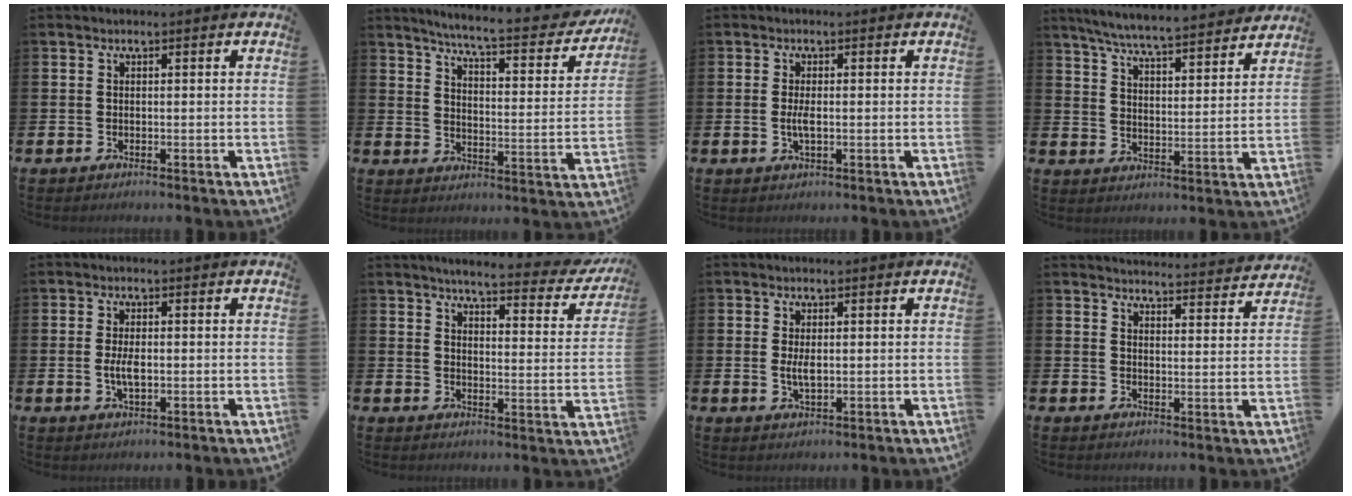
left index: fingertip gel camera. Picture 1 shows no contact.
{"total": 6.3, "force": [5.8, 0.2, 2.5], "torque": [-0.069, -0.048, 0.090]}
{"total": 2.0, "force": [-0.1, 0.6, 1.9], "torque": [-0.033, -0.001, -0.004]}
{"total": 6.9, "force": [6.6, 0.1, 1.9], "torque": [-0.064, -0.046, 0.116]}
{"total": 3.1, "force": [-0.1, 1.4, 2.8], "torque": [-0.044, -0.001, -0.005]}
{"total": 4.3, "force": [3.9, 0.5, 1.8], "torque": [-0.044, -0.034, 0.059]}
{"total": 2.7, "force": [0.1, 1.2, 2.4], "torque": [-0.039, 0.000, -0.002]}
{"total": 4.2, "force": [4.2, 0.1, 0.2], "torque": [-0.004, -0.037, 0.071]}